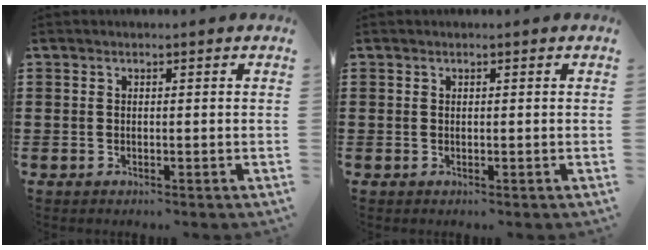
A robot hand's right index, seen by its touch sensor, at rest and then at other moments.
{"total": 0.0}